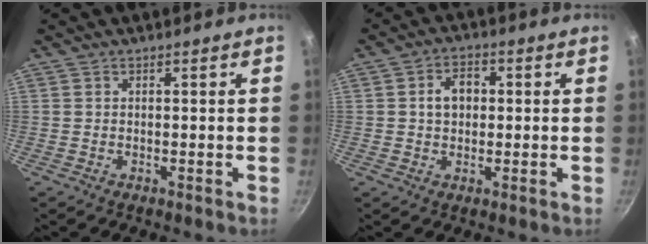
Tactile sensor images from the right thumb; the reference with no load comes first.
{"total": 5.6, "force": [0.6, 4.3, 3.7], "torque": [-0.034, 0.012, 0.004]}